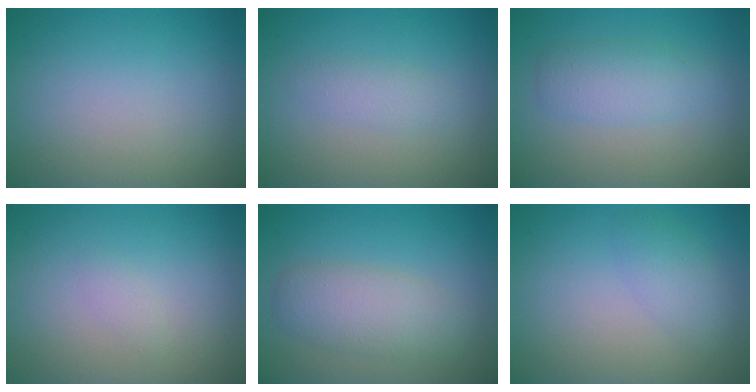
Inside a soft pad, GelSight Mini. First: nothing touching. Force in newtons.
{"total": 1.5, "press": 1.5, "slide": 0.0}
{"total": 2.9, "press": 2.9, "slide": 0.1}
{"total": 0.6, "press": 0.6, "slide": 0.1}
{"total": 3.9, "press": 3.9, "slide": 0.1}
{"total": 2.0, "press": 2.0, "slide": 0.2}